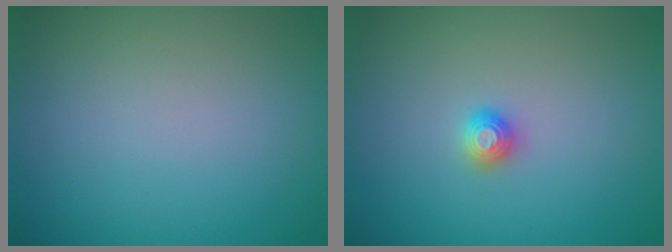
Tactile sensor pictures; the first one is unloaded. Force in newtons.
{"total": 0.9, "press": 0.9, "slide": 0.0}